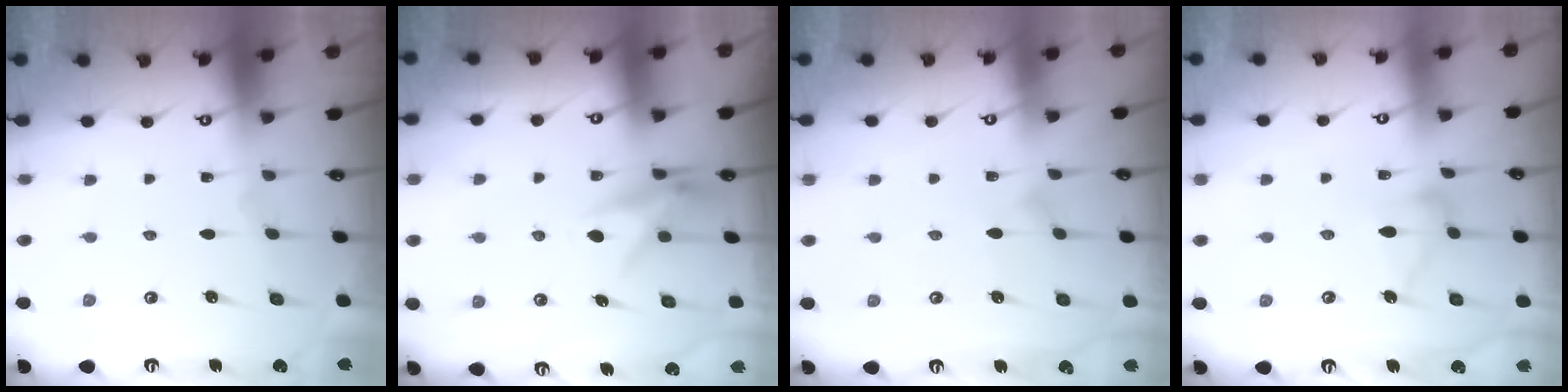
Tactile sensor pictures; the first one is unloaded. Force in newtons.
{"total": 9.4, "press": 9.4, "slide": 0.7}
{"total": 5.8, "press": 5.8, "slide": 0.4}
{"total": 9.2, "press": 9.2, "slide": 0.4}